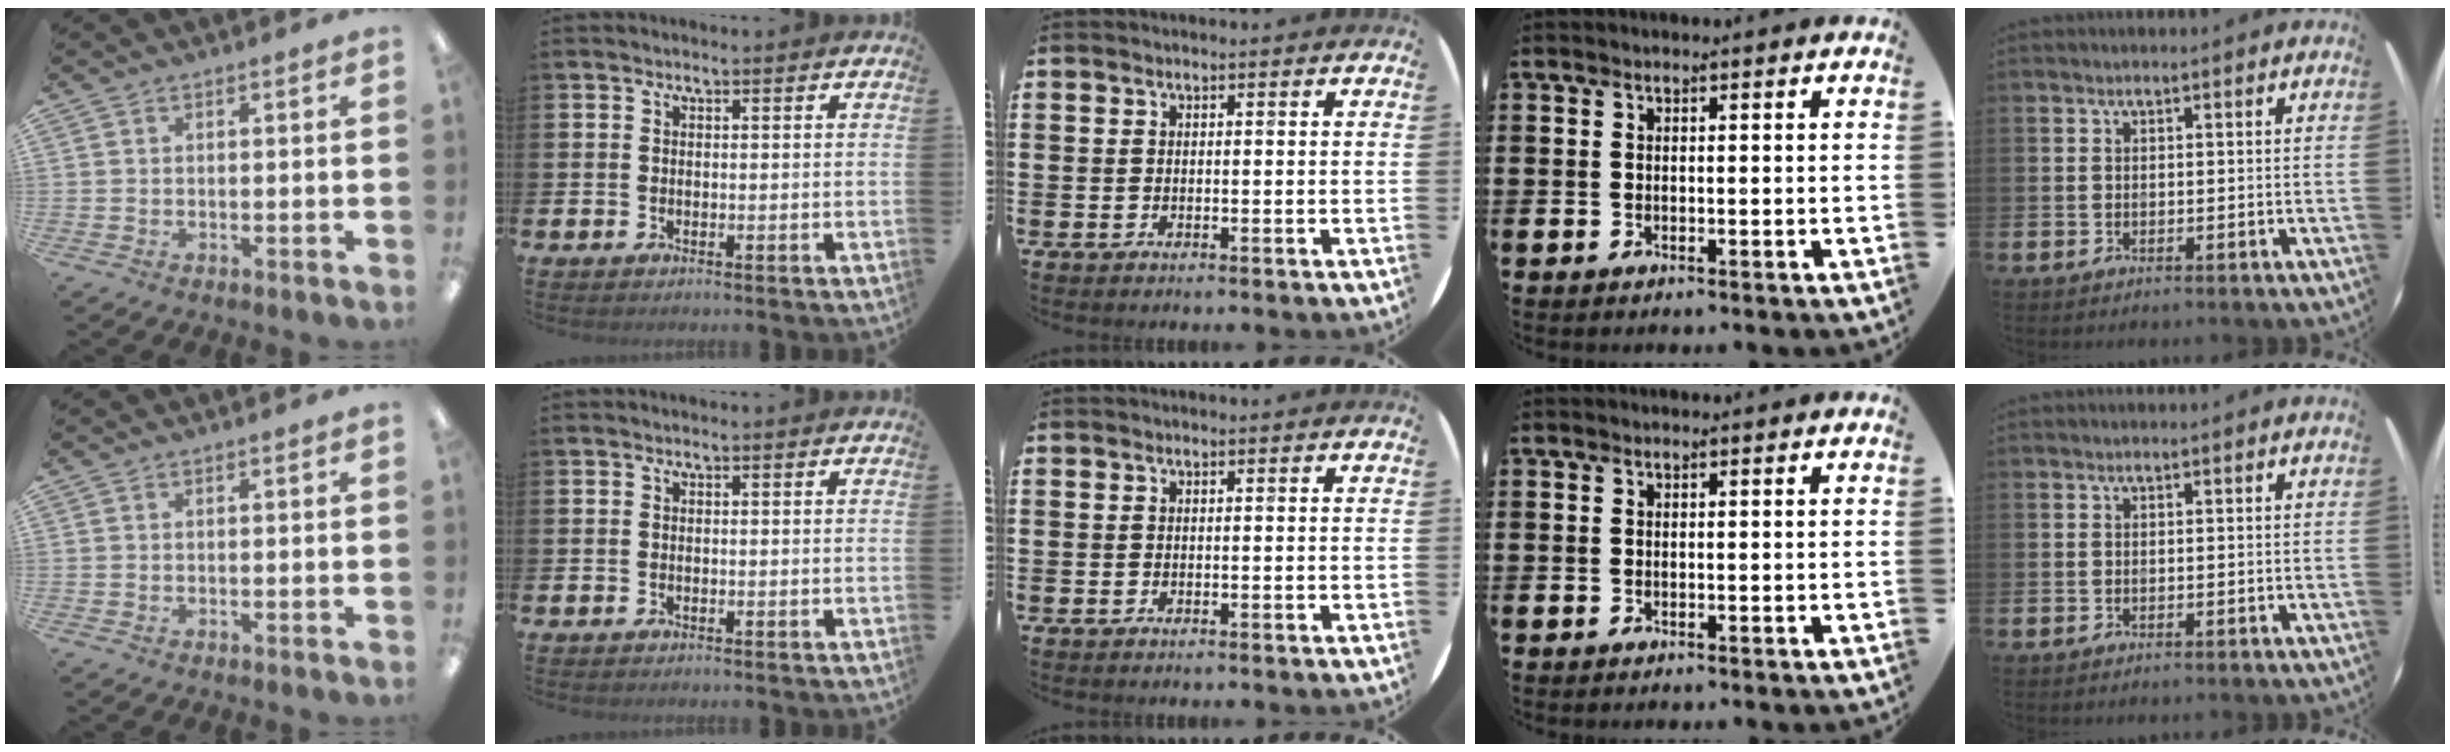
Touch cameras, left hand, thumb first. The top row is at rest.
{}